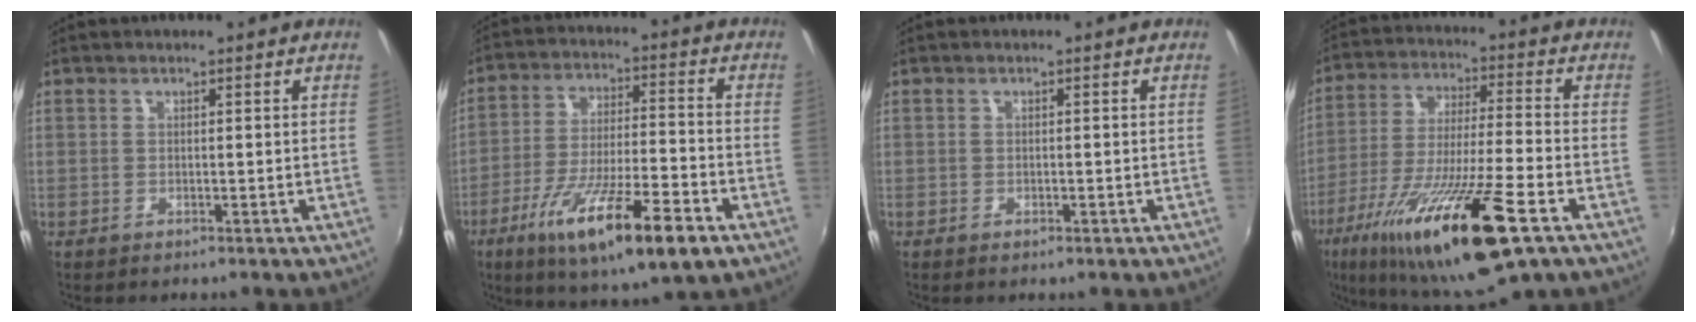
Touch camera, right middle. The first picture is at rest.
{"total": 19.9, "force": [-10.7, 3.8, 16.3], "torque": [-0.295, -0.046, -0.178]}
{"total": 1.2, "force": [-0.7, 0.6, 0.8], "torque": [-0.012, -0.002, -0.011]}
{"total": 23.3, "force": [-12.9, 3.6, 19.0], "torque": [-0.364, -0.054, -0.227]}